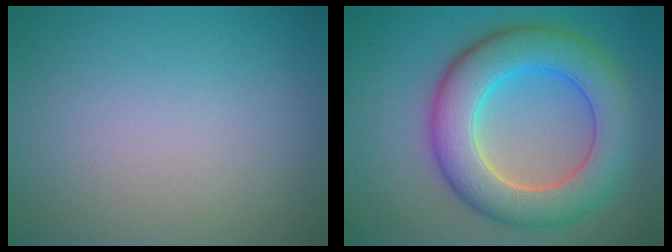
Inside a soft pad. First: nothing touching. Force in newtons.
{"total": 8.7, "press": 8.7, "slide": 0.3}